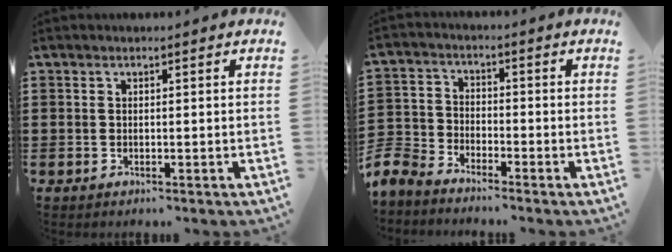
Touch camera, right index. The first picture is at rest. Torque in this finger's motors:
{"motor_torque": [-1.84, 0.30, -0.35, -0.21]}